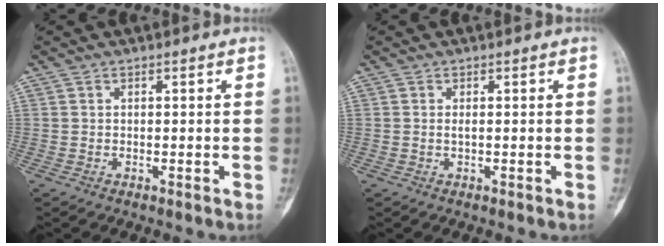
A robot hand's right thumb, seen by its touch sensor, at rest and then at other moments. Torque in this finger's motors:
{"motor_torque": [0.26, 0.06, 0.49, 0.14, 0.03]}